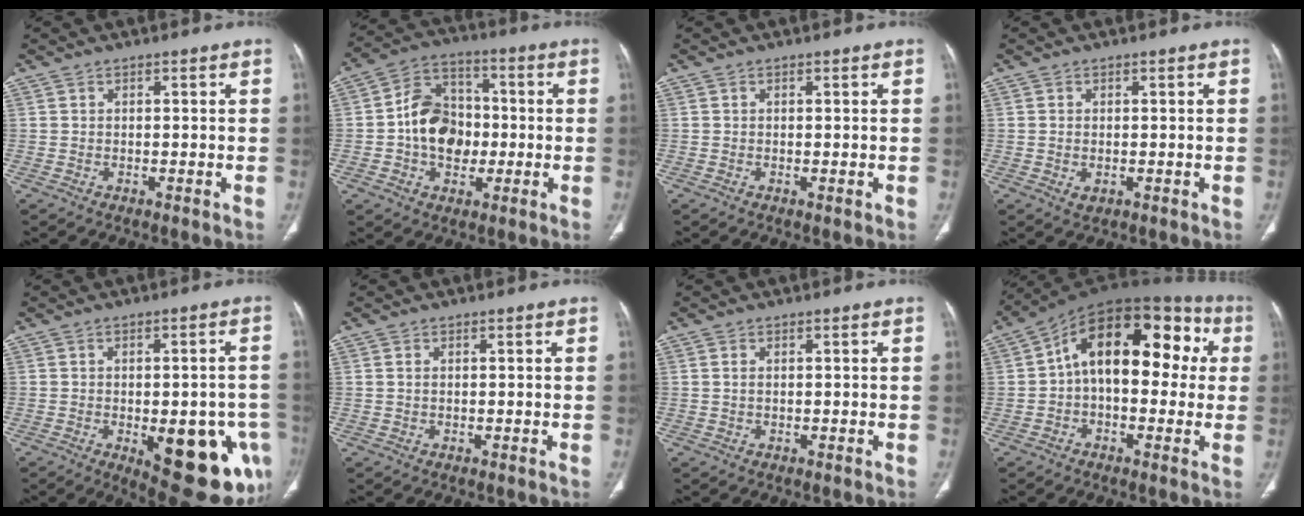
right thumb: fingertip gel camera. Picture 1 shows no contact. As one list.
[{"total": 12.6, "force": [-1.0, 9.7, 8.0], "torque": [-0.100, 0.028, -0.023]}, {"total": 0.0}, {"total": 1.6, "force": [-0.3, 1.1, 1.2], "torque": [-0.025, -0.003, -0.002]}, {"total": 18.4, "force": [-6.2, 7.9, 15.5], "torque": [-0.134, 0.007, -0.056]}, {"total": 0.5, "force": [0.2, 0.3, 0.4], "torque": [-0.012, 0.006, 0.005]}, {"total": 0.8, "force": [0.2, 0.4, 0.6], "torque": [-0.018, 0.004, 0.007]}, {"total": 19.4, "force": [2.6, 11.0, 15.8], "torque": [-0.191, 0.055, 0.026]}]